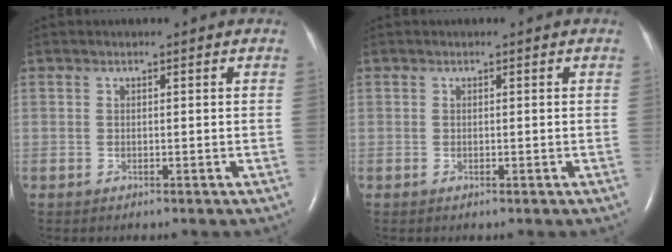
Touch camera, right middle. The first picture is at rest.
{"total": 0.0}